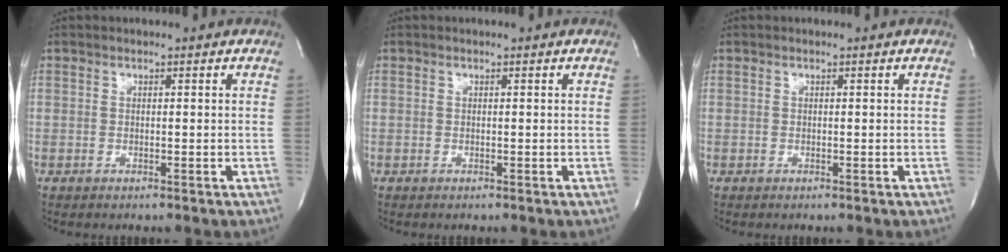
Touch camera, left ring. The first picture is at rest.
{"total": 0.0}
{"total": 0.0}